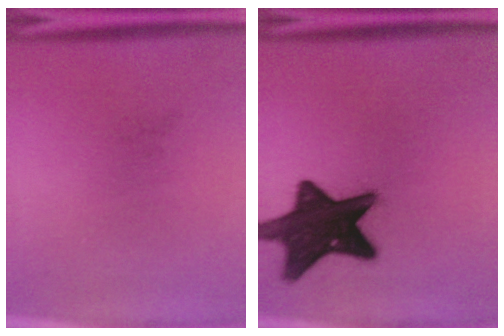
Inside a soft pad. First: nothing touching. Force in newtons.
{"total": 16.6}